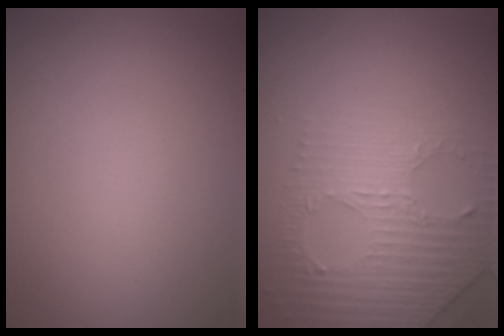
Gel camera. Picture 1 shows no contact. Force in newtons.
{"total": 4.4, "press": 3.1, "slide": 3.1}